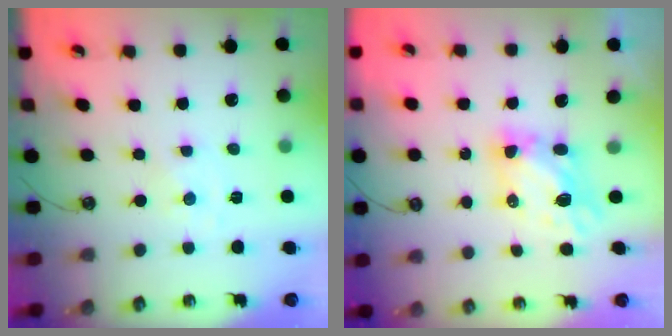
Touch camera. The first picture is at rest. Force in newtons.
{"total": 5.8, "press": 5.8, "slide": 0.4}